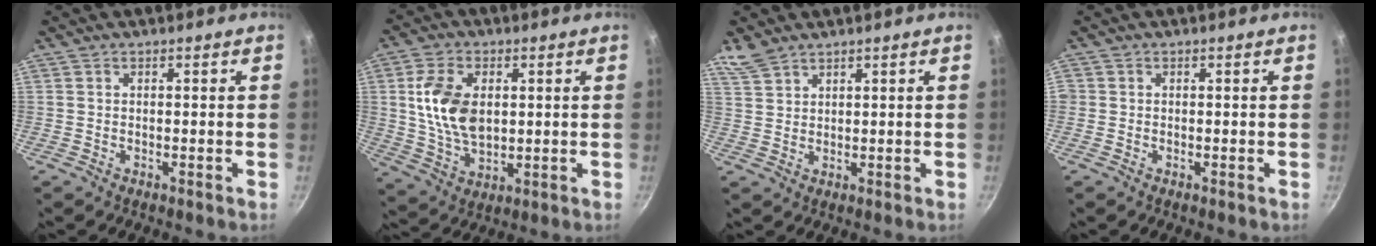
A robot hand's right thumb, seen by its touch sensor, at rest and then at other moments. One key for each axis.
{"total": 12.6, "fx": 2.0, "fy": 7.9, "fz": 9.6, "tx": -0.169, "ty": -0.014, "tz": 0.042}
{"total": 3.8, "fx": 3.3, "fy": 1.6, "fz": 1.0, "tx": -0.020, "ty": 0.001, "tz": 0.077}
{"total": 0.0}